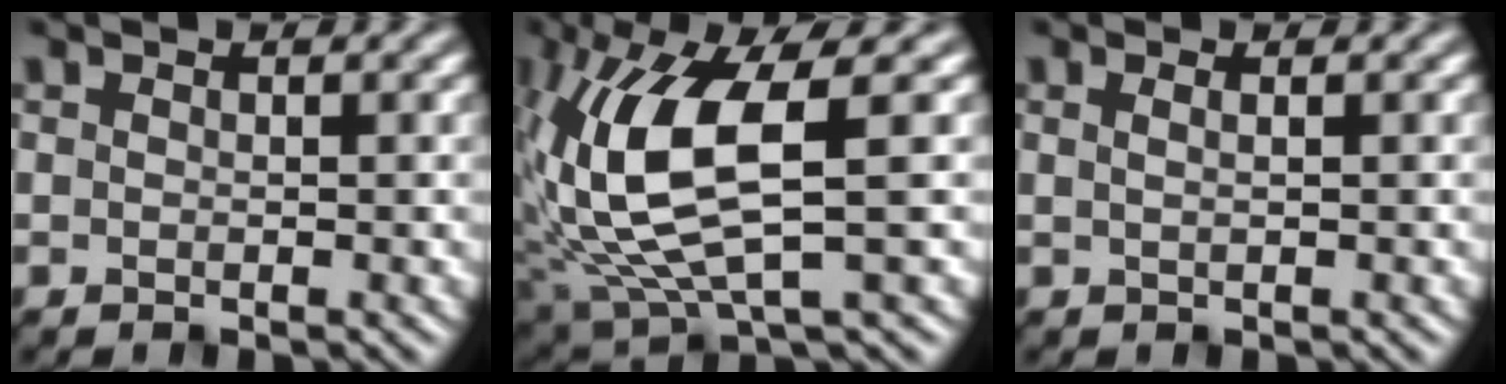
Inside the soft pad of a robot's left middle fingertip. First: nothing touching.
{"total": 9.4, "force": [0.9, 3.1, 8.8], "torque": [-0.194, -0.009, 0.023]}
{"total": 2.5, "force": [1.2, 1.5, 1.6], "torque": [-0.005, 0.013, -0.011]}